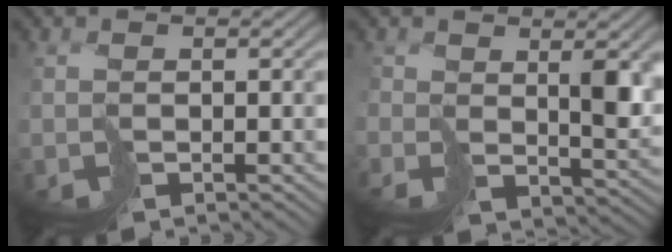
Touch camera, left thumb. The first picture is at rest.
{"total": 3.4, "force": [1.8, 2.1, 1.9], "torque": [-0.042, -0.020, 0.044]}